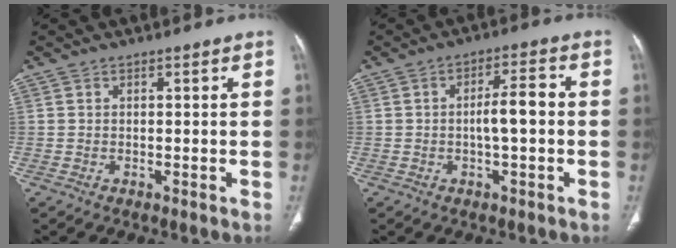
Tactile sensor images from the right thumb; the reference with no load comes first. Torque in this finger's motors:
{"motor_torque": [0.51, 1.50, 0.78, 0.09, 0.02]}